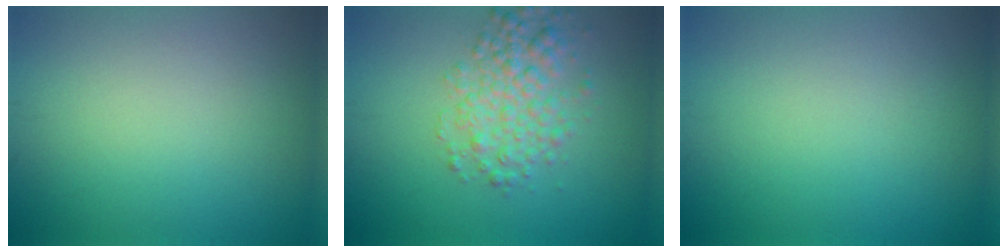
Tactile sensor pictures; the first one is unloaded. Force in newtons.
{"total": 3.9, "press": 3.9, "slide": 0.1}
{"total": 0.0}